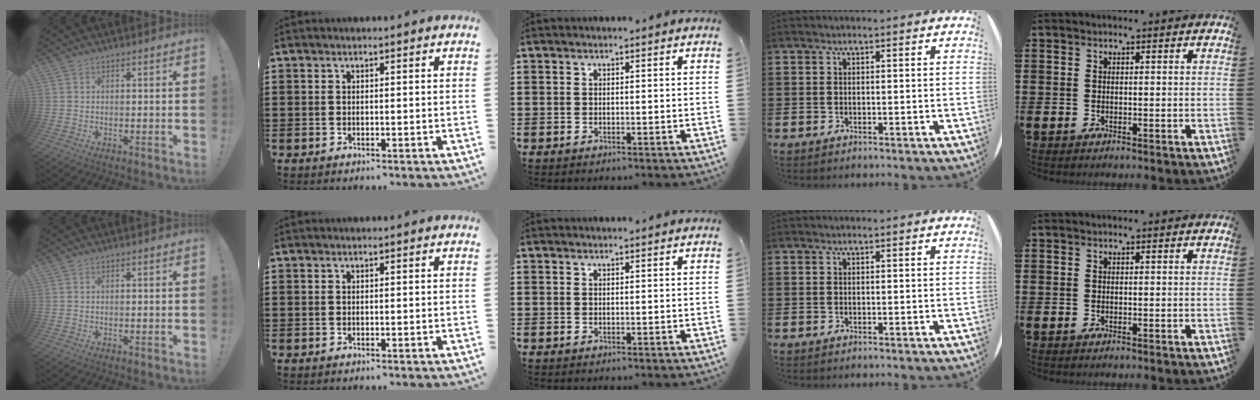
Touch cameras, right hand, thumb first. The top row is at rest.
{}